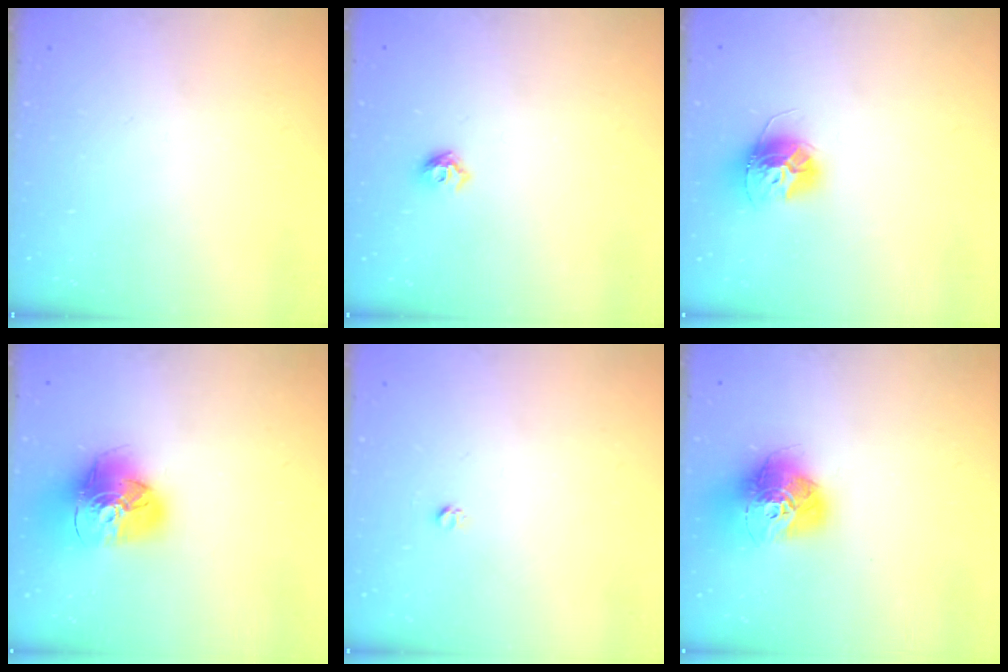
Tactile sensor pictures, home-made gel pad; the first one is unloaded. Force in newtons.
{"total": 5.9, "press": 5.8, "slide": 1.0}
{"total": 11.3, "press": 11.3, "slide": 0.7}
{"total": 18.3, "press": 18.2, "slide": 2.0}
{"total": 2.7, "press": 2.7, "slide": 0.3}
{"total": 17.0, "press": 16.9, "slide": 1.5}